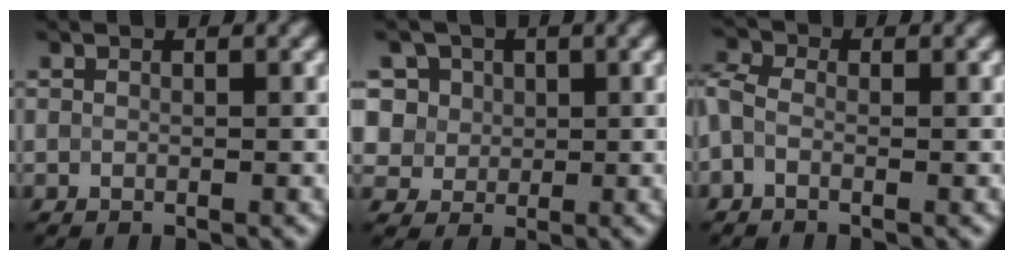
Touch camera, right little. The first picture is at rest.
{"total": 7.3, "force": [3.6, 5.7, 2.9], "torque": [-0.051, 0.016, 0.044]}
{"total": 2.6, "force": [-0.3, 1.8, 1.8], "torque": [-0.042, 0.012, -0.031]}